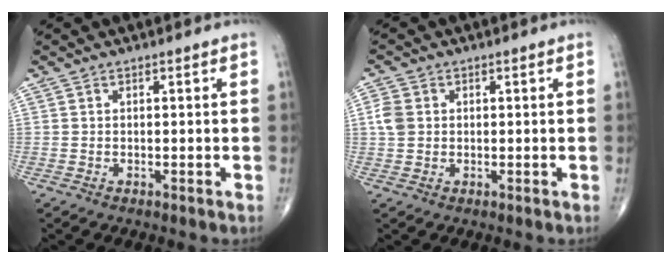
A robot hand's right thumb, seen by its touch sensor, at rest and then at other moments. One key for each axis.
{"total": 3.6, "fx": 0.5, "fy": 2.9, "fz": 2.0, "tx": -0.042, "ty": 0.005, "tz": 0.007}